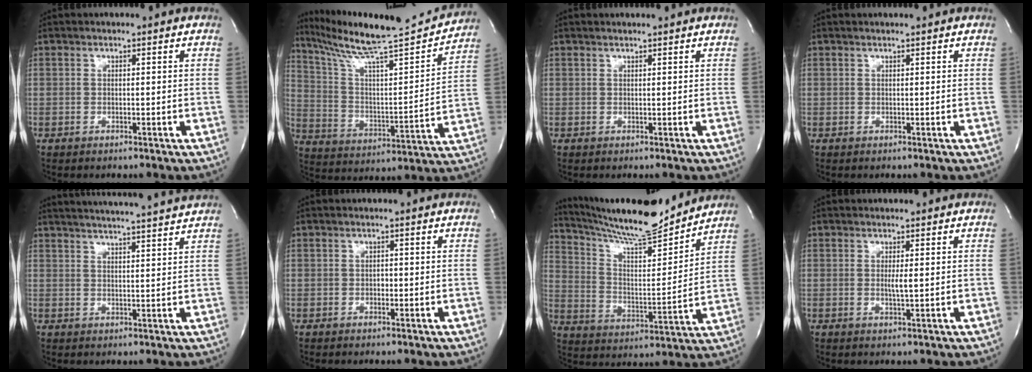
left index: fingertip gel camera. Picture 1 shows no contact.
{"total": 20.9, "force": [19.1, 0.7, 8.4], "torque": [-0.149, -0.028, 0.299]}
{"total": 1.9, "force": [1.7, -0.1, 0.7], "torque": [-0.009, 0.010, 0.025]}
{"total": 0.9, "force": [0.8, -0.1, 0.3], "torque": [-0.005, 0.006, 0.016]}
{"total": 13.4, "force": [12.5, -1.2, 4.9], "torque": [-0.087, -0.015, 0.164]}
{"total": 0.7, "force": [-0.2, 0.5, 0.4], "torque": [-0.006, 0.000, -0.005]}
{"total": 17.3, "force": [15.9, 0.9, 6.7], "torque": [-0.123, -0.008, 0.263]}
{"total": 1.6, "force": [0.1, 0.0, 1.6], "torque": [-0.033, -0.005, 0.001]}